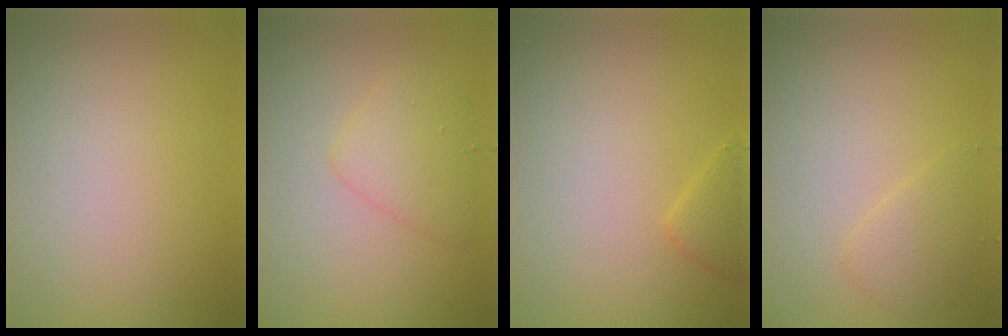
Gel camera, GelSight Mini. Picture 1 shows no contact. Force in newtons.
{"total": 2.6, "press": 2.6, "slide": 0.2}
{"total": 1.5, "press": 1.5, "slide": 0.1}
{"total": 1.8, "press": 1.8, "slide": 0.1}